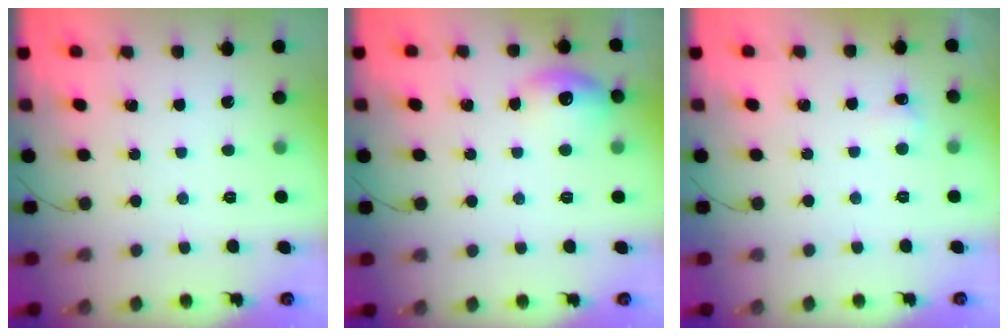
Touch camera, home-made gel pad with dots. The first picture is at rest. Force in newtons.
{"total": 8.5, "press": 8.4, "slide": 1.7}
{"total": 3.7, "press": 3.6, "slide": 0.8}